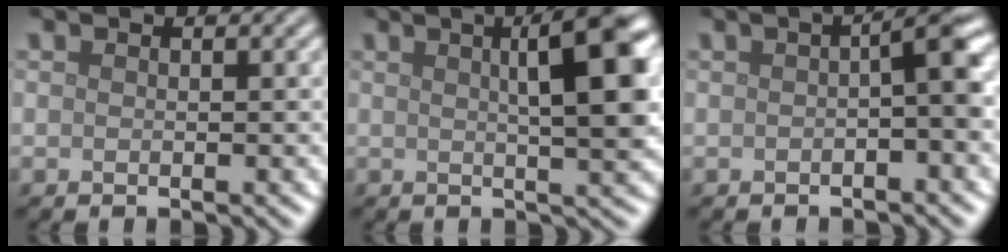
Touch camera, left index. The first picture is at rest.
{"total": 7.8, "force": [2.0, 1.8, 7.3], "torque": [-0.073, 0.017, 0.025]}
{"total": 2.9, "force": [-0.1, 0.3, 2.9], "torque": [-0.041, 0.013, -0.003]}